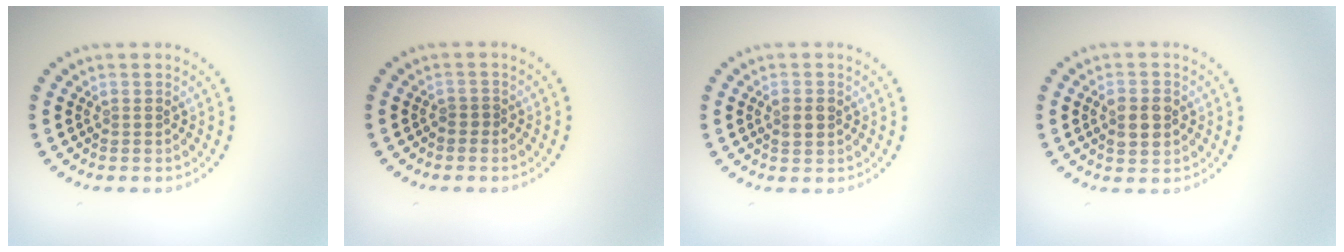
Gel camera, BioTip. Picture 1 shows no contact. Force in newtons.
{"total": 0.6, "press": 0.4, "slide": 0.5}
{"total": 1.6, "press": 1.6, "slide": 0.1}
{"total": 2.9, "press": 2.9, "slide": 0.2}